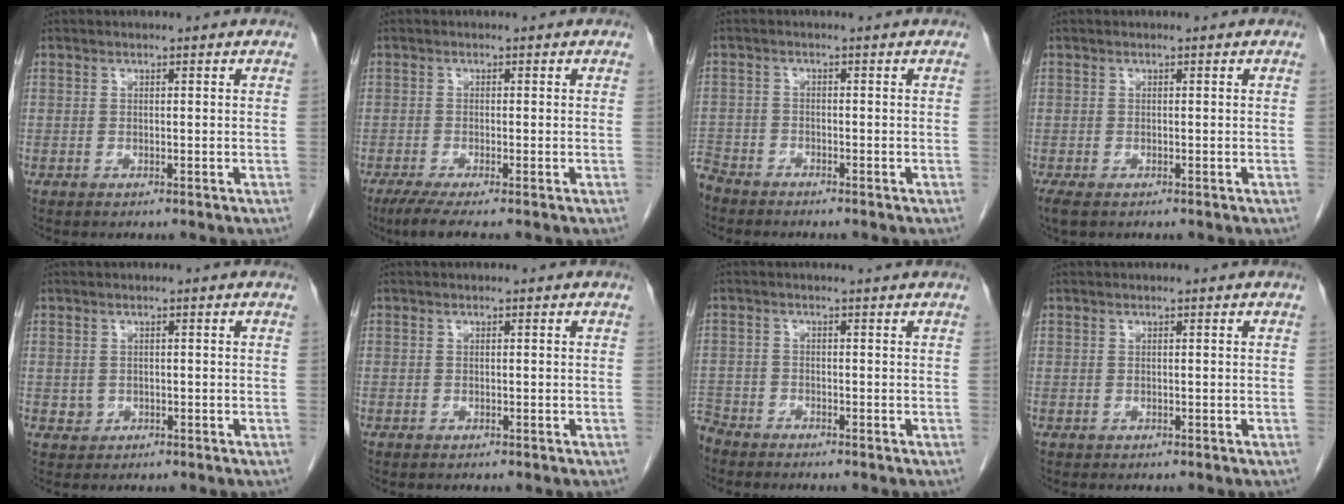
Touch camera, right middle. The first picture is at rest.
{"total": 4.0, "force": [-2.9, -0.1, 2.7], "torque": [-0.053, -0.014, -0.055]}
{"total": 4.6, "force": [-4.3, 1.5, 0.6], "torque": [-0.006, -0.008, -0.083]}
{"total": 2.7, "force": [-1.8, 1.1, 1.6], "torque": [-0.033, -0.009, -0.027]}
{"total": 1.2, "force": [-0.1, 1.1, 0.3], "torque": [-0.005, 0.003, 0.002]}
{"total": 0.0}
{"total": 3.1, "force": [-2.8, 1.0, 0.8], "torque": [-0.006, 0.002, -0.051]}
{"total": 0.0}